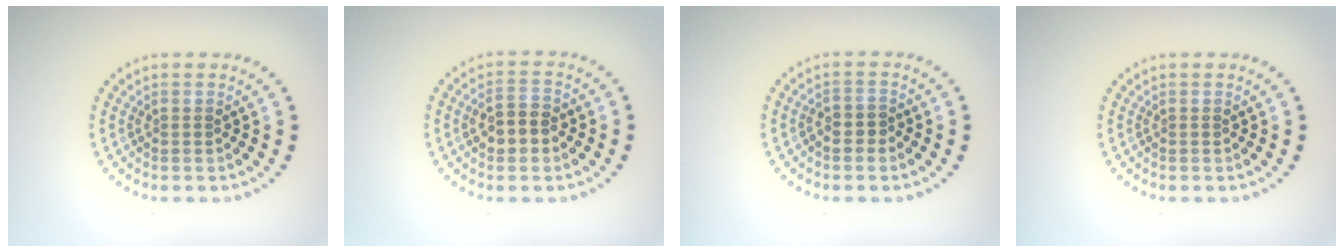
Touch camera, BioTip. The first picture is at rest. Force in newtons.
{"total": 2.9, "press": 2.9, "slide": 0.4}
{"total": 1.3, "press": 1.1, "slide": 0.7}
{"total": 0.0}